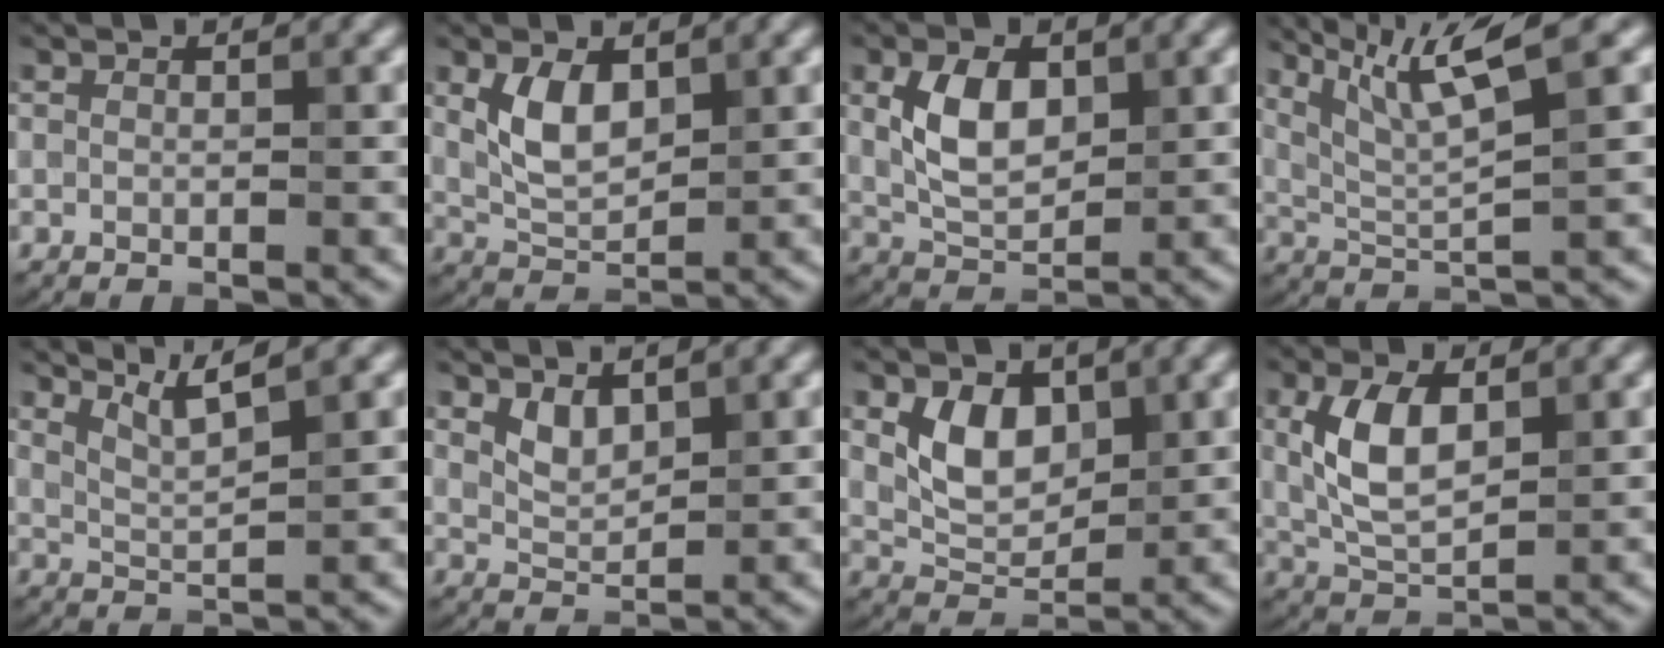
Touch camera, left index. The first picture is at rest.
{"total": 3.7, "force": [1.1, 2.0, 2.9], "torque": [-0.064, -0.004, 0.025]}
{"total": 4.7, "force": [0.9, 2.8, 3.7], "torque": [-0.083, 0.000, 0.018]}
{"total": 6.4, "force": [3.5, 1.0, 5.3], "torque": [-0.104, 0.009, 0.070]}
{"total": 3.3, "force": [2.6, 0.3, 2.0], "torque": [-0.034, 0.002, 0.052]}
{"total": 1.9, "force": [1.2, 0.9, 1.2], "torque": [-0.027, -0.008, 0.027]}
{"total": 3.9, "force": [1.2, 2.6, 2.7], "torque": [-0.053, -0.009, 0.023]}
{"total": 5.0, "force": [0.9, 2.5, 4.3], "torque": [-0.096, 0.002, 0.020]}